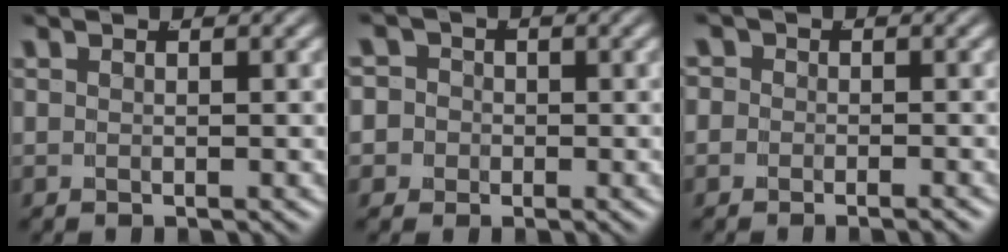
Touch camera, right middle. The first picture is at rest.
{"total": 6.2, "force": [-0.9, 5.9, 1.5], "torque": [-0.048, -0.017, -0.023]}
{"total": 2.1, "force": [-0.7, 1.9, 0.5], "torque": [-0.011, 0.000, -0.020]}